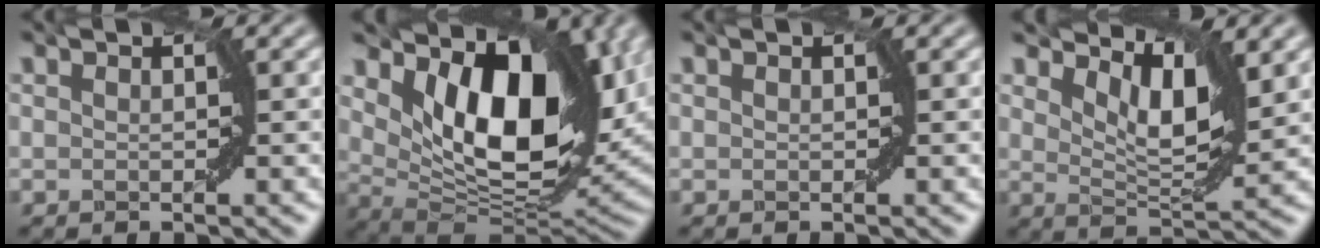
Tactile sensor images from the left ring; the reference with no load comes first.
{"total": 13.3, "force": [4.5, 7.2, 10.3], "torque": [-0.147, -0.011, 0.083]}
{"total": 0.0}
{"total": 5.5, "force": [2.8, 2.2, 4.2], "torque": [-0.075, -0.007, 0.044]}